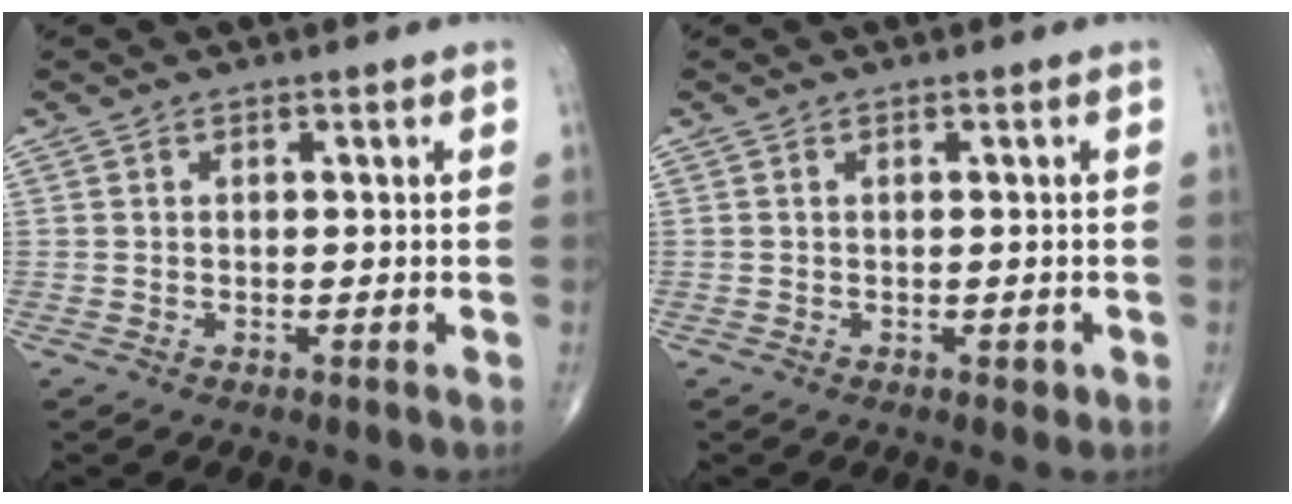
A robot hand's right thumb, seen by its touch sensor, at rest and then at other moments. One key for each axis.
{"total": 1.3, "fx": -0.2, "fy": 0.8, "fz": 1.0, "tx": -0.008, "ty": -0.002, "tz": -0.002}